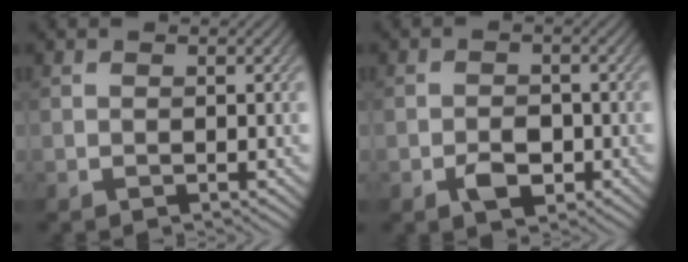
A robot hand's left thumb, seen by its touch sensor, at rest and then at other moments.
{"total": 3.2, "force": [-1.5, 2.1, 1.9], "torque": [-0.031, -0.004, -0.027]}